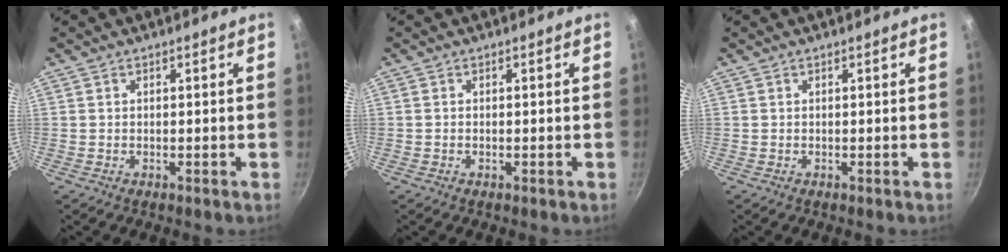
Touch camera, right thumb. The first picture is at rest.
{"total": 0.0}
{"total": 0.0}